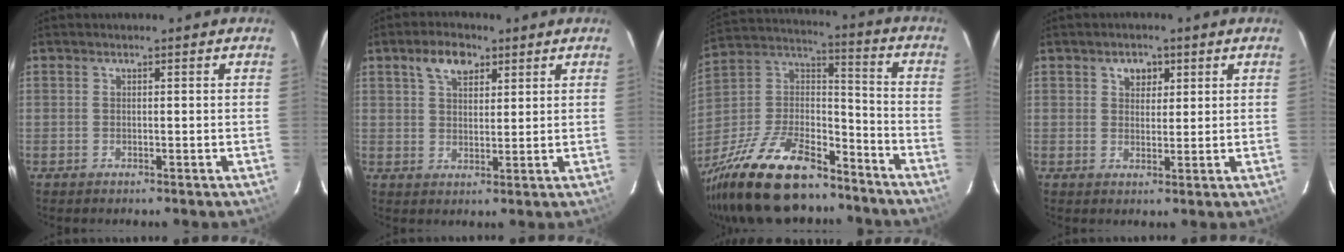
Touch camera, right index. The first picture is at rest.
{"total": 5.7, "force": [3.4, 3.0, 3.5], "torque": [-0.059, 0.012, 0.058]}
{"total": 27.0, "force": [-19.7, 10.9, 14.9], "torque": [-0.311, 0.004, -0.320]}
{"total": 3.1, "force": [1.7, 2.1, 1.5], "torque": [-0.015, 0.007, 0.028]}